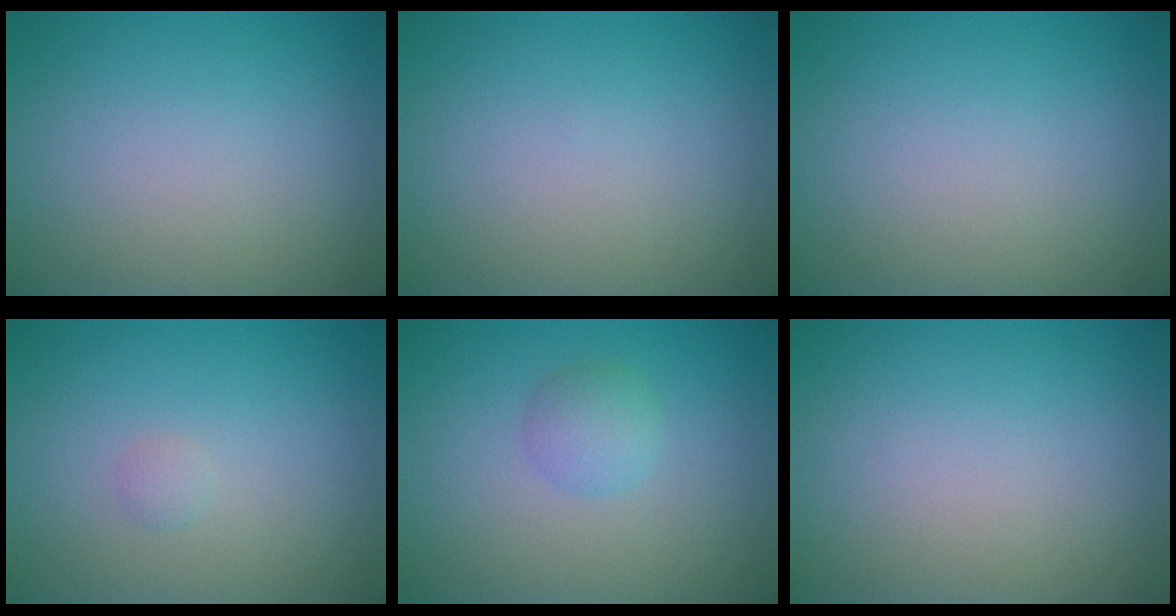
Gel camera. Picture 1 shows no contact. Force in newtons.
{"total": 0.0}
{"total": 0.0}
{"total": 0.6, "press": 0.6, "slide": 0.0}
{"total": 1.9, "press": 1.9, "slide": 0.1}
{"total": 0.0}